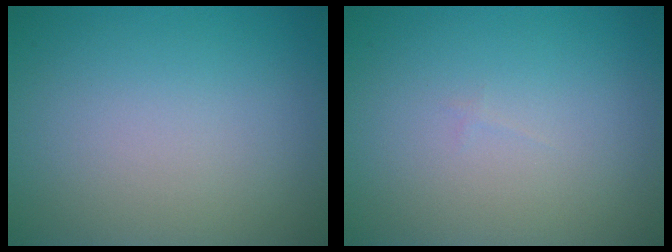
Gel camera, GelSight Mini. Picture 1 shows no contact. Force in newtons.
{"total": 0.0}